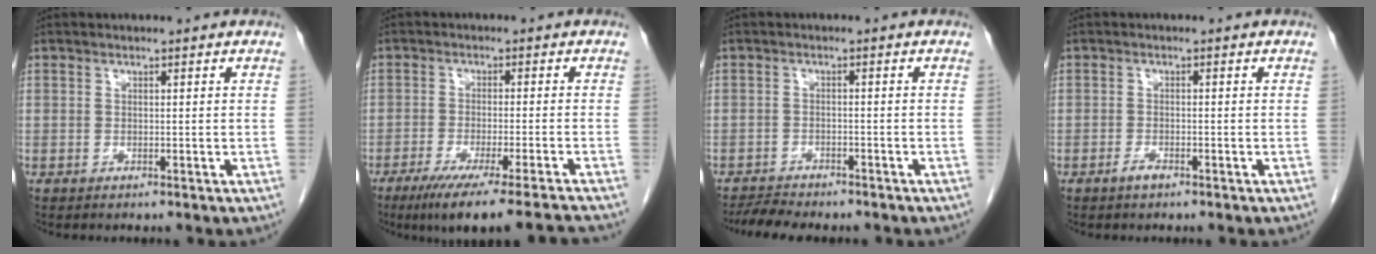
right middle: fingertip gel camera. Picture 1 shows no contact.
{"total": 14.1, "force": [-11.9, -1.5, 7.4], "torque": [-0.091, -0.041, -0.179]}
{"total": 4.5, "force": [-4.3, 0.7, 1.3], "torque": [-0.021, -0.011, -0.069]}
{"total": 1.4, "force": [-1.0, 0.3, 0.9], "torque": [-0.020, 0.000, -0.017]}